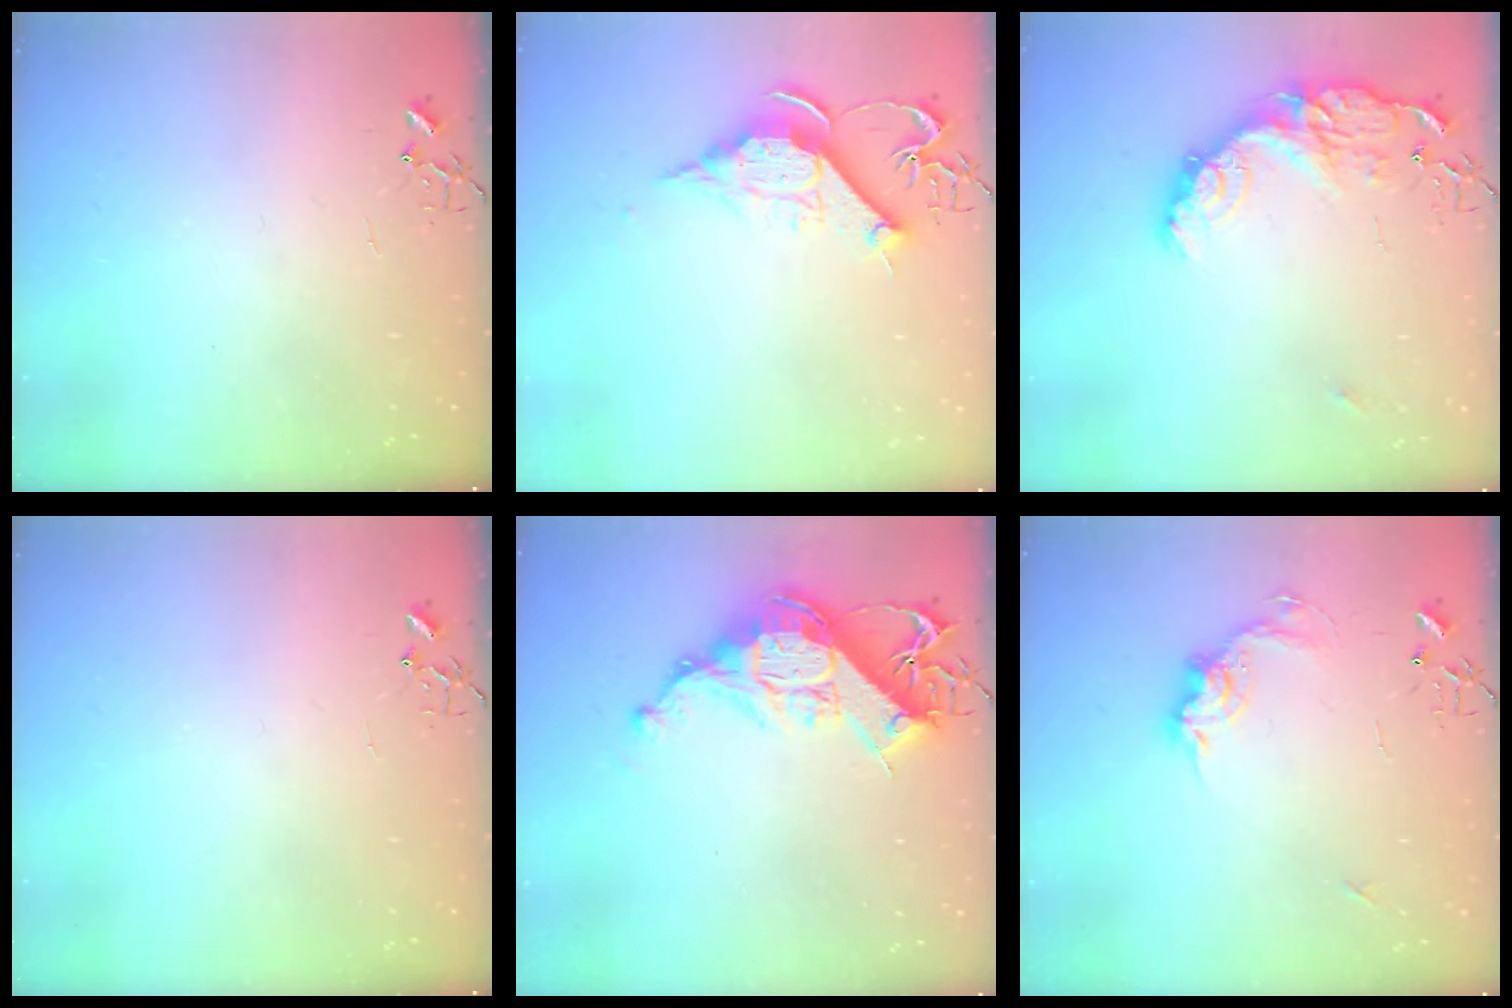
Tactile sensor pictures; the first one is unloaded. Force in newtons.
{"total": 11.7, "press": 11.6, "slide": 1.3}
{"total": 15.2, "press": 15.2, "slide": 1.2}
{"total": 0.0}
{"total": 15.9, "press": 15.8, "slide": 1.5}
{"total": 10.8, "press": 10.8, "slide": 0.5}